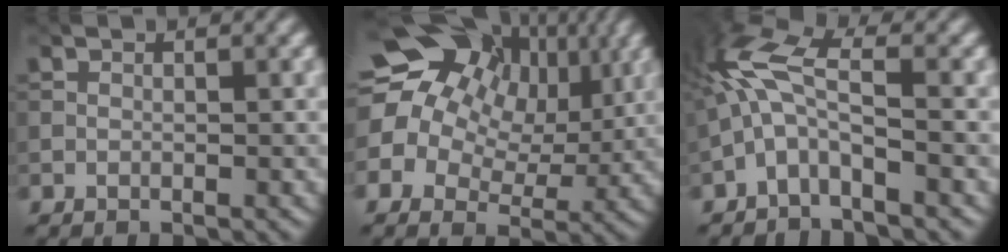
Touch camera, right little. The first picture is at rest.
{"total": 15.5, "force": [5.0, 11.8, 8.7], "torque": [-0.167, 0.042, 0.076]}
{"total": 5.1, "force": [-1.8, 1.6, 4.5], "torque": [-0.108, 0.020, -0.051]}